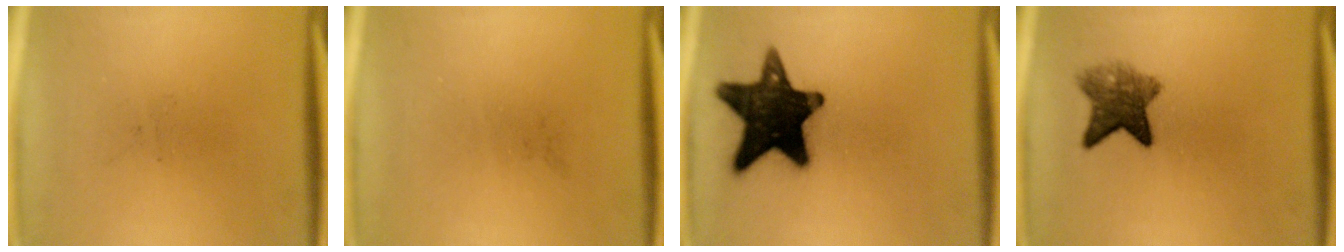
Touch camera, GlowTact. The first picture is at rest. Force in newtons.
{"total": 0.0}
{"total": 17.1}
{"total": 5.9}